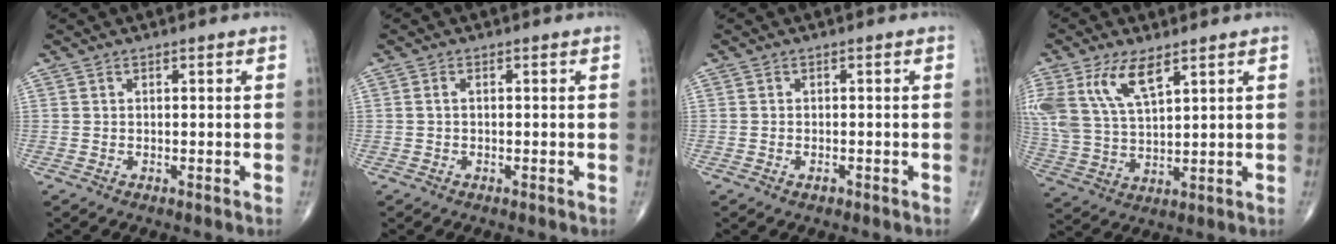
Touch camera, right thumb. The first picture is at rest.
{"total": 0.7, "force": [-0.1, 0.4, 0.6], "torque": [-0.013, 0.000, -0.004]}
{"total": 1.0, "force": [-0.6, 0.5, 0.6], "torque": [-0.010, 0.003, -0.008]}
{"total": 12.4, "force": [6.4, 5.4, 9.1], "torque": [-0.189, -0.015, 0.134]}